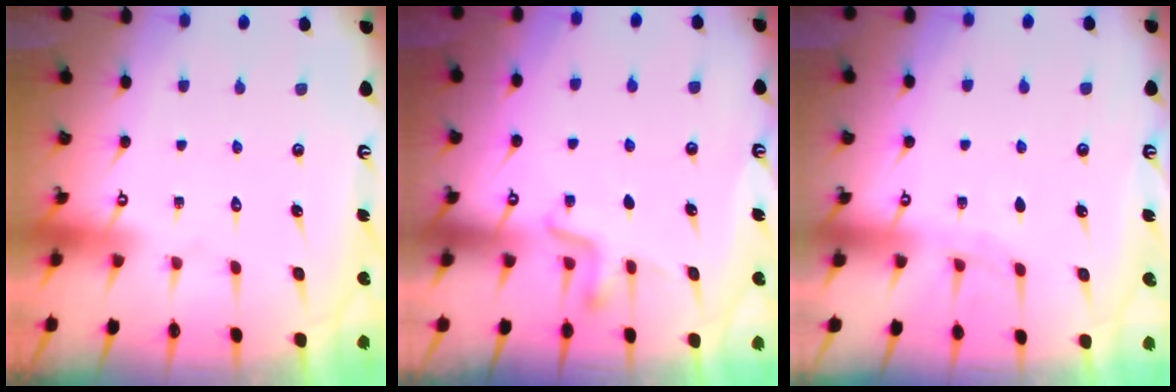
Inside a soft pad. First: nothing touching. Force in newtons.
{"total": 3.0, "press": 2.9, "slide": 0.8}
{"total": 2.8, "press": 2.7, "slide": 0.4}